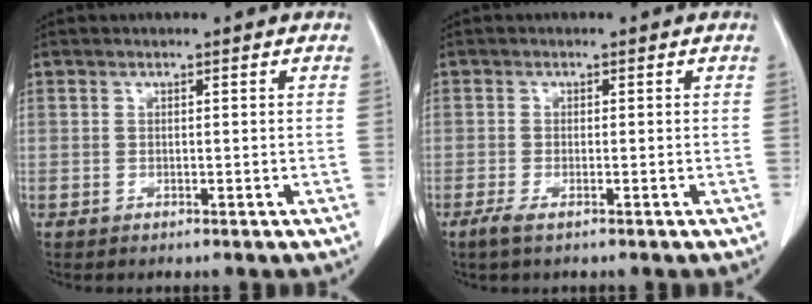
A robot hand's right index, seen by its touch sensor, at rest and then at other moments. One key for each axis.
{"total": 1.9, "fx": -1.2, "fy": 0.3, "fz": 1.4, "tx": -0.034, "ty": -0.005, "tz": -0.026}